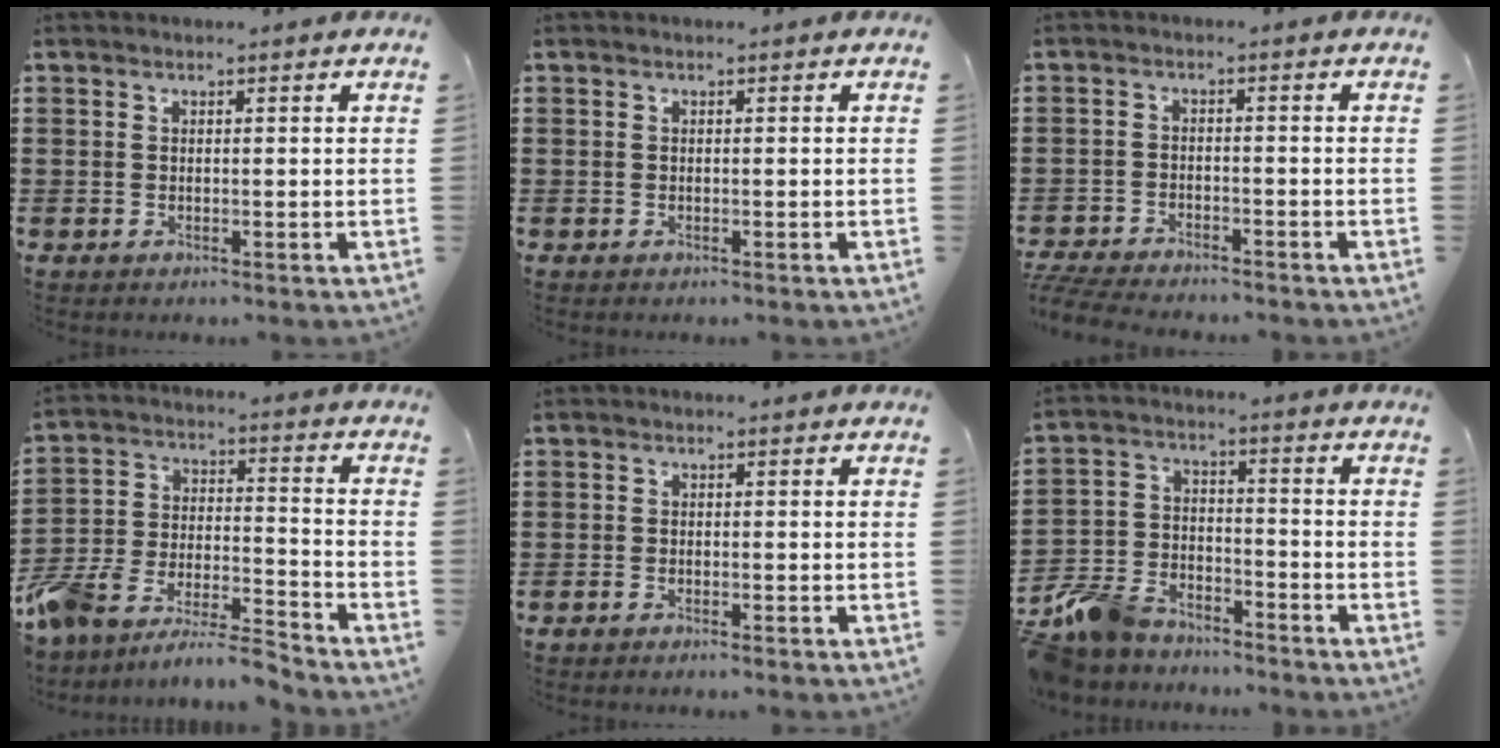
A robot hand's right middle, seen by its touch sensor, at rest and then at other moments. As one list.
[{"total": 0.0}, {"total": 4.3, "force": [-4.2, 0.3, 0.7], "torque": [-0.033, -0.008, -0.091]}, {"total": 8.9, "force": [-8.6, 1.3, 1.9], "torque": [-0.036, 0.017, -0.171]}, {"total": 0.9, "force": [-0.9, 0.1, 0.2], "torque": [-0.006, -0.003, -0.017]}, {"total": 8.4, "force": [-7.8, 2.7, 1.6], "torque": [-0.055, 0.019, -0.159]}]